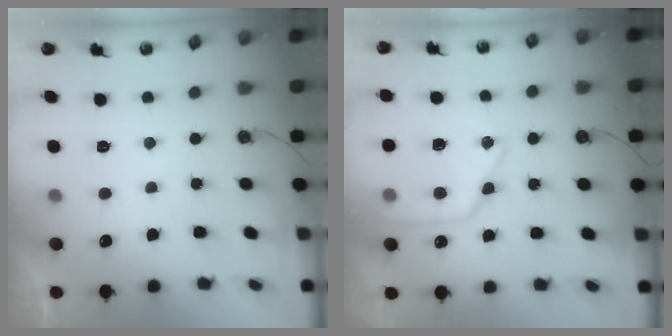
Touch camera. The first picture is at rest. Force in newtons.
{"total": 15.2, "press": 15.1, "slide": 1.5}